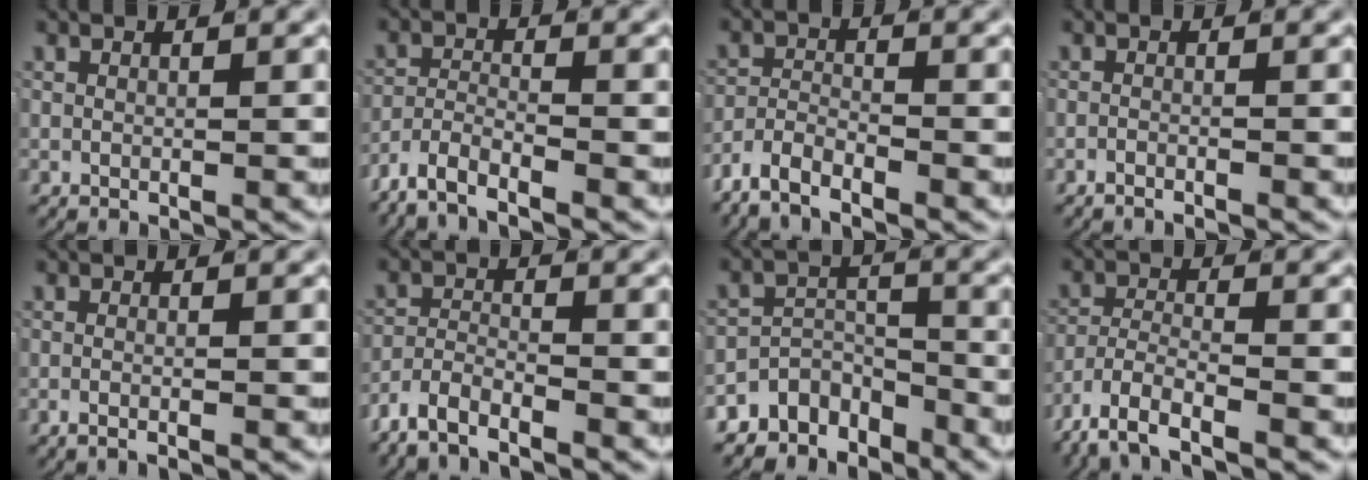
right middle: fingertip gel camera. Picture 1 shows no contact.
{"total": 4.6, "force": [-3.7, 1.7, 2.1], "torque": [-0.040, -0.008, -0.069]}
{"total": 3.7, "force": [-2.9, 1.5, 1.7], "torque": [-0.026, 0.001, -0.060]}
{"total": 1.4, "force": [-1.3, 0.0, 0.4], "torque": [-0.009, 0.000, -0.026]}
{"total": 1.4, "force": [-1.0, -0.1, 0.9], "torque": [-0.019, -0.002, -0.018]}
{"total": 4.0, "force": [-3.3, 1.6, 1.7], "torque": [-0.028, -0.002, -0.065]}
{"total": 8.5, "force": [-6.2, 5.0, 2.8], "torque": [-0.028, -0.010, -0.112]}
{"total": 6.1, "force": [-4.5, 2.4, 3.4], "torque": [-0.072, -0.019, -0.071]}